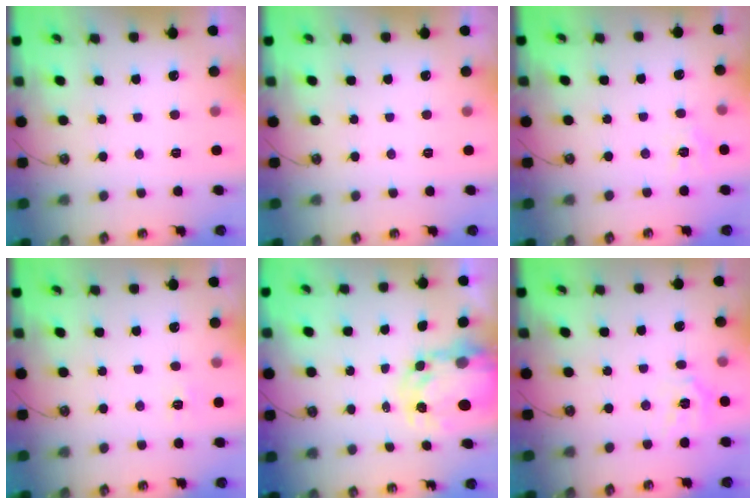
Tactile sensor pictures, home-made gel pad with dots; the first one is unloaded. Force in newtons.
{"total": 0.0}
{"total": 5.2, "press": 5.1, "slide": 0.6}
{"total": 5.1, "press": 5.0, "slide": 0.6}
{"total": 6.1, "press": 6.1, "slide": 0.6}
{"total": 10.1, "press": 10.0, "slide": 1.2}